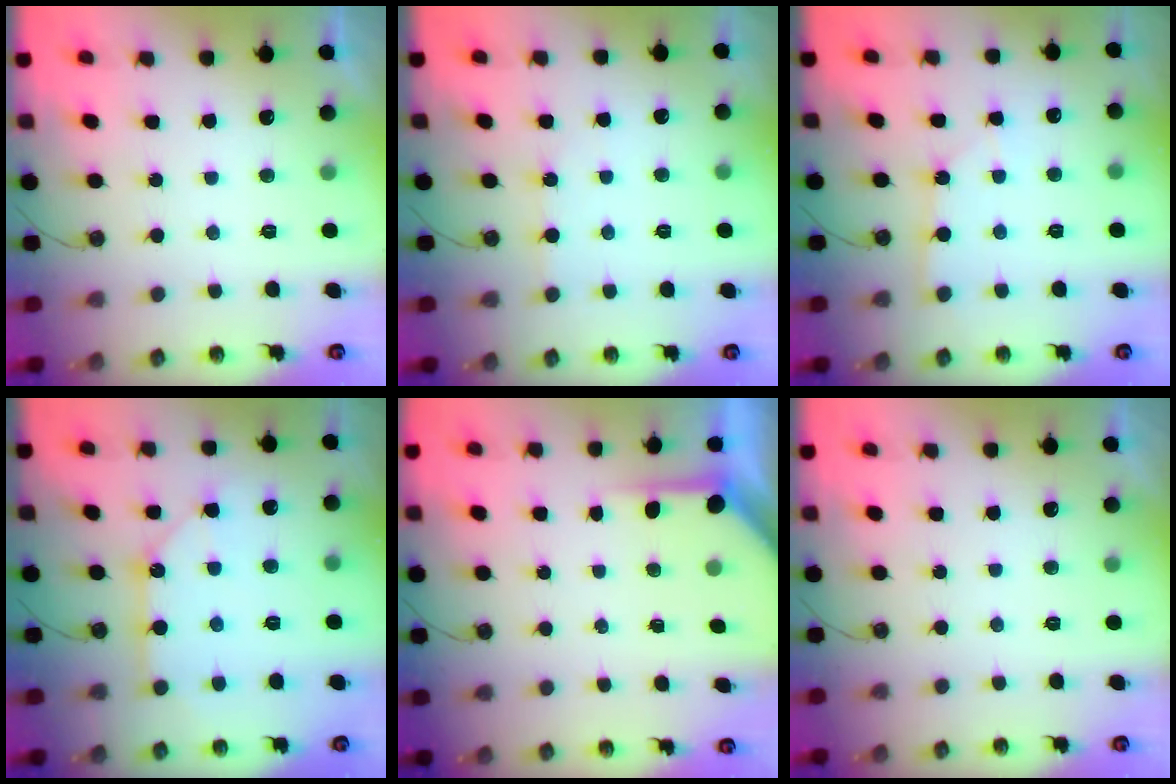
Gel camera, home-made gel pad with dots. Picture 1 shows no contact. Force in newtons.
{"total": 2.0, "press": 2.0, "slide": 0.3}
{"total": 1.9, "press": 1.9, "slide": 0.3}
{"total": 10.7, "press": 10.7, "slide": 1.1}
{"total": 3.9, "press": 3.9, "slide": 0.4}
{"total": 0.0}